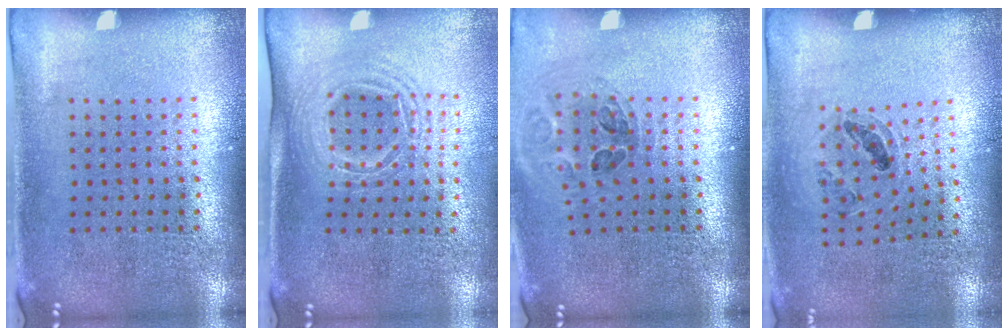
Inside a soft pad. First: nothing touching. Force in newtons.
{"total": 1.6, "press": 1.3, "slide": 1.0}
{"total": 0.9, "press": 0.9, "slide": 0.2}
{"total": 0.9, "press": 0.8, "slide": 0.3}